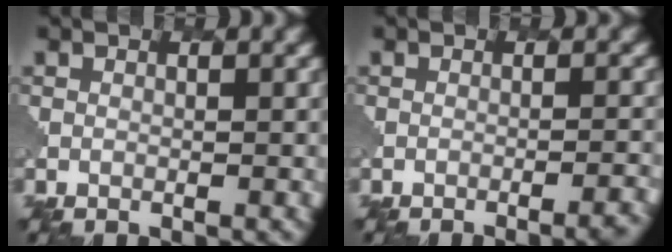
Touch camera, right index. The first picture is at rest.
{"total": 3.4, "force": [-2.3, 1.0, 2.3], "torque": [-0.013, 0.013, -0.028]}